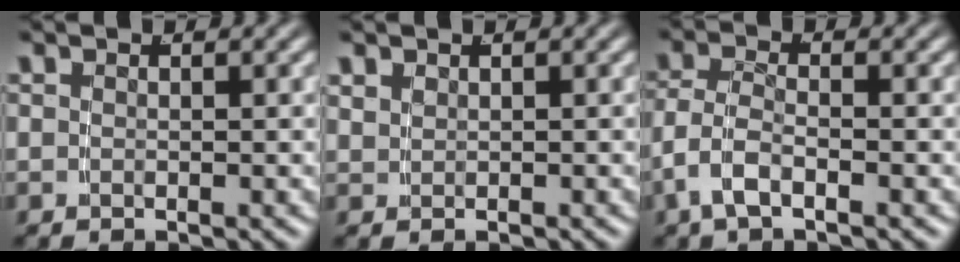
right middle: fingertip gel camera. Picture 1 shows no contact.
{"total": 0.5, "force": [0.4, 0.2, 0.3], "torque": [-0.005, -0.005, 0.019]}
{"total": 3.2, "force": [-1.3, 1.8, 2.3], "torque": [-0.059, -0.017, -0.016]}